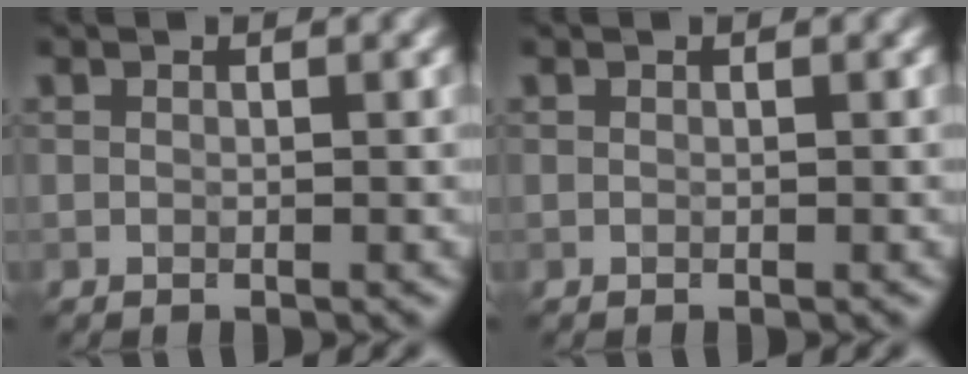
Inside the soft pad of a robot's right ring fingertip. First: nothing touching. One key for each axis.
{"total": 0.0}